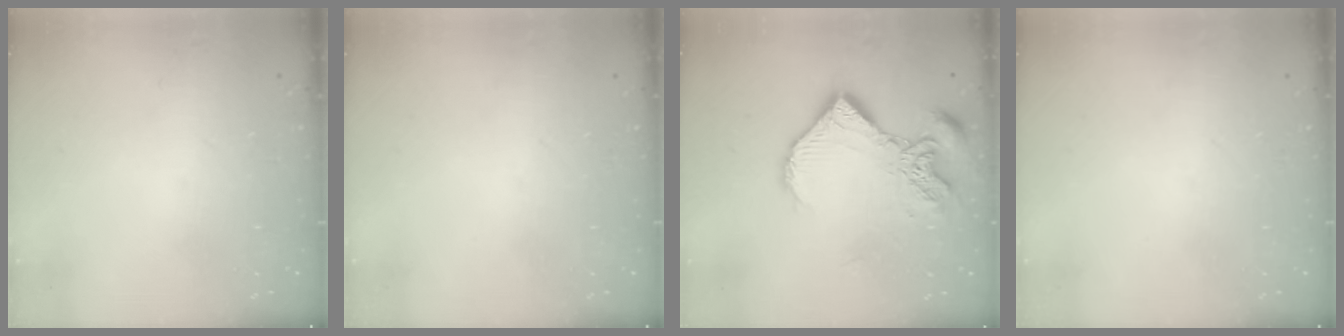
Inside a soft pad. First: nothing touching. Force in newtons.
{"total": 0.0}
{"total": 13.1, "press": 13.0, "slide": 1.8}
{"total": 0.0}